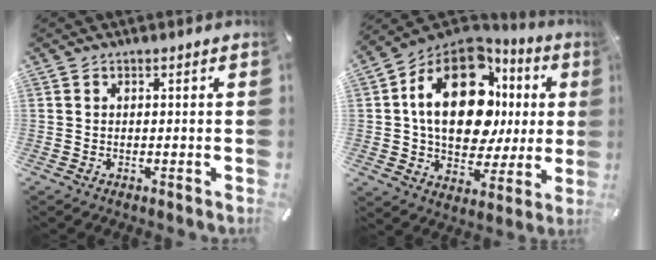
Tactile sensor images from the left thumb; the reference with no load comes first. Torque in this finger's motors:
{"motor_torque": [2.55, 2.45, 2.24, -0.53, 0.82]}